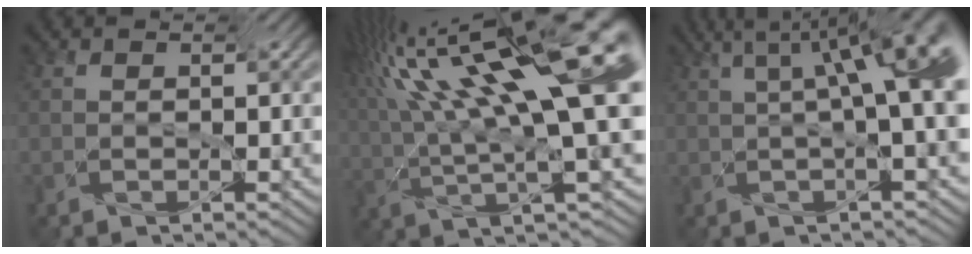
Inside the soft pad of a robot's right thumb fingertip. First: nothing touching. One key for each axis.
{"total": 17.9, "fx": 5.3, "fy": 5.4, "fz": 16.2, "tx": -0.261, "ty": 0.036, "tz": 0.091}
{"total": 11.6, "fx": 3.1, "fy": 3.4, "fz": 10.6, "tx": -0.131, "ty": 0.043, "tz": 0.038}